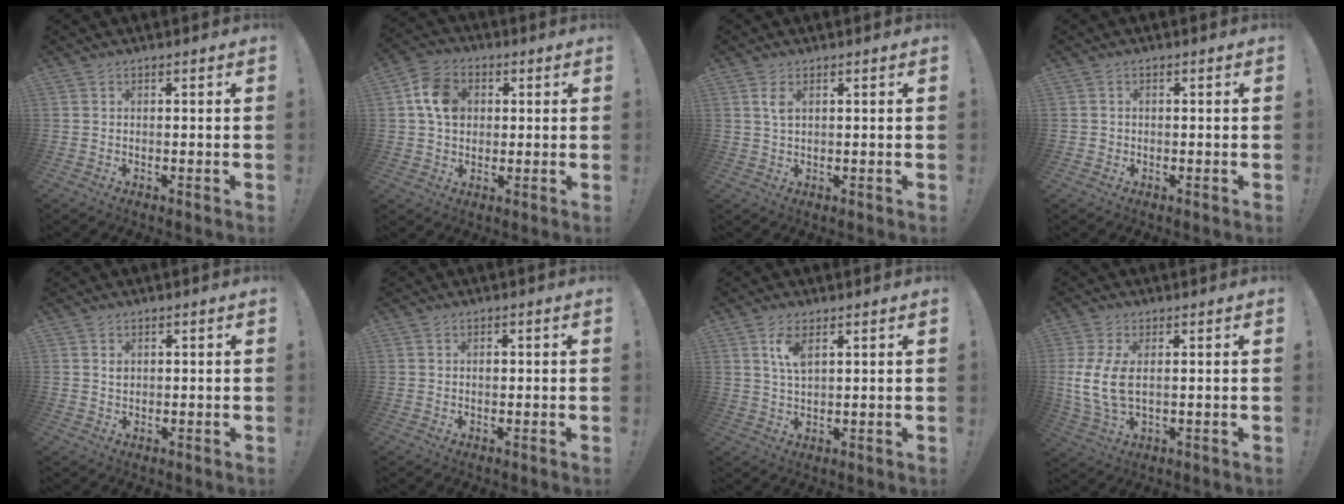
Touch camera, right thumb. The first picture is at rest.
{"total": 10.5, "force": [2.0, 8.3, 6.1], "torque": [-0.092, 0.009, 0.041]}
{"total": 2.9, "force": [1.2, 1.2, 2.3], "torque": [-0.042, -0.002, 0.019]}
{"total": 1.1, "force": [-0.5, 1.0, 0.2], "torque": [-0.006, 0.005, -0.009]}
{"total": 1.5, "force": [0.7, 1.2, 0.3], "torque": [0.008, -0.006, 0.011]}
{"total": 1.0, "force": [0.0, 0.8, 0.6], "torque": [-0.009, 0.002, 0.000]}
{"total": 5.4, "force": [2.7, 2.2, 4.1], "torque": [-0.075, -0.008, 0.046]}
{"total": 9.4, "force": [1.2, 4.5, 8.2], "torque": [-0.159, -0.015, 0.024]}